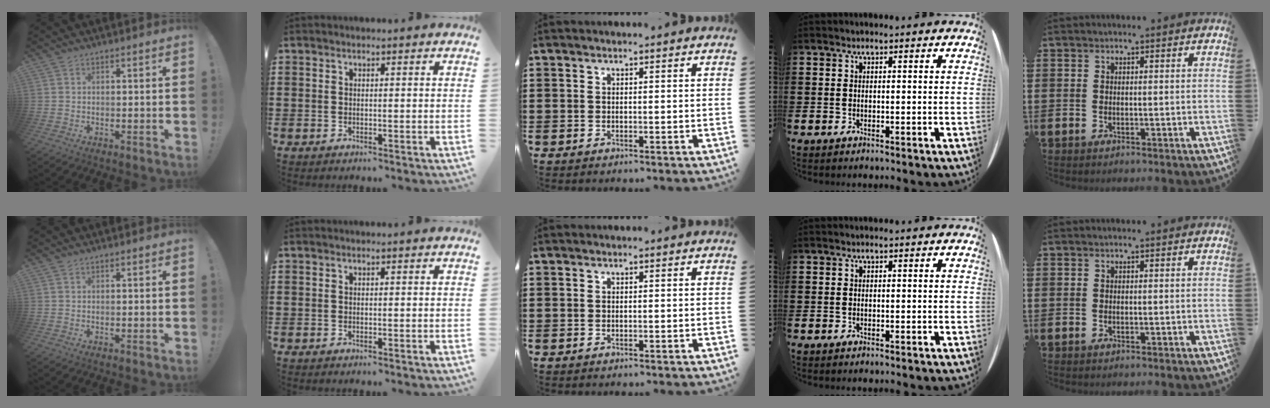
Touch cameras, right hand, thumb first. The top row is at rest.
{}